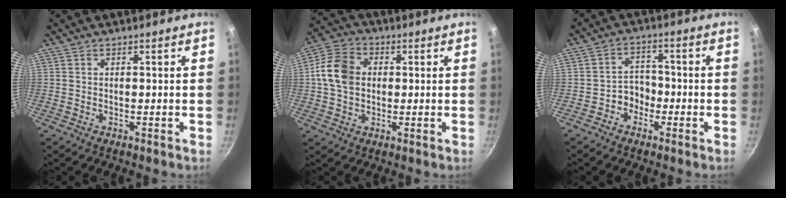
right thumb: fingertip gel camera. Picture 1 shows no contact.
{"total": 10.1, "force": [0.6, 7.8, 6.4], "torque": [-0.105, 0.016, -0.003]}
{"total": 4.4, "force": [-2.1, 3.5, 1.4], "torque": [0.010, 0.030, -0.038]}